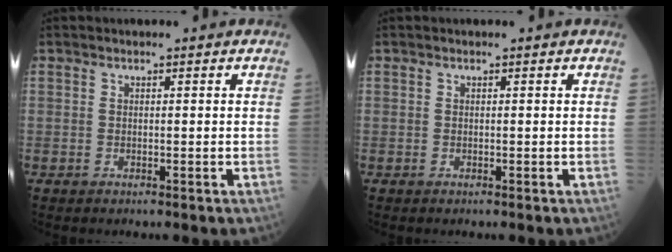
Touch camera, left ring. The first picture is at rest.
{"total": 0.0}